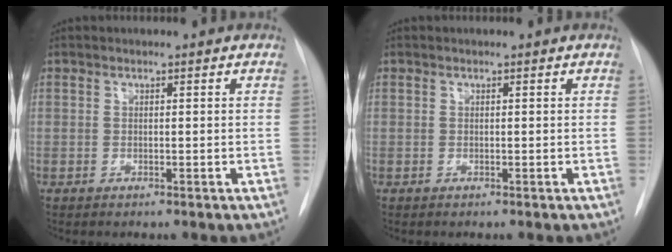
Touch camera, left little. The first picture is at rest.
{"total": 0.0}